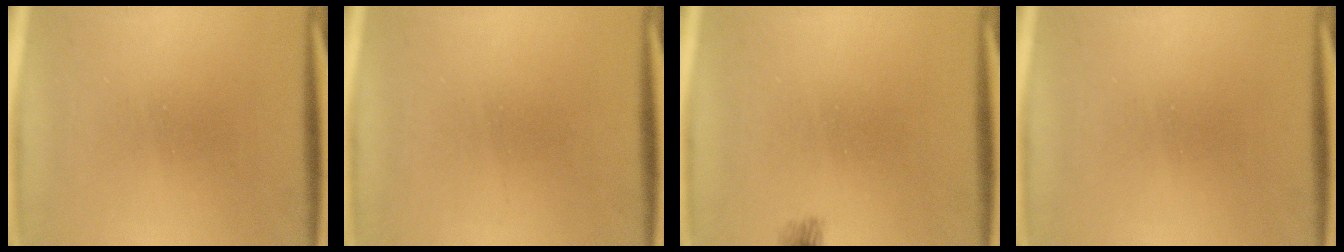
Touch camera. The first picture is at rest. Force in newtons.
{"total": 1.4}
{"total": 1.6}
{"total": 0.0}